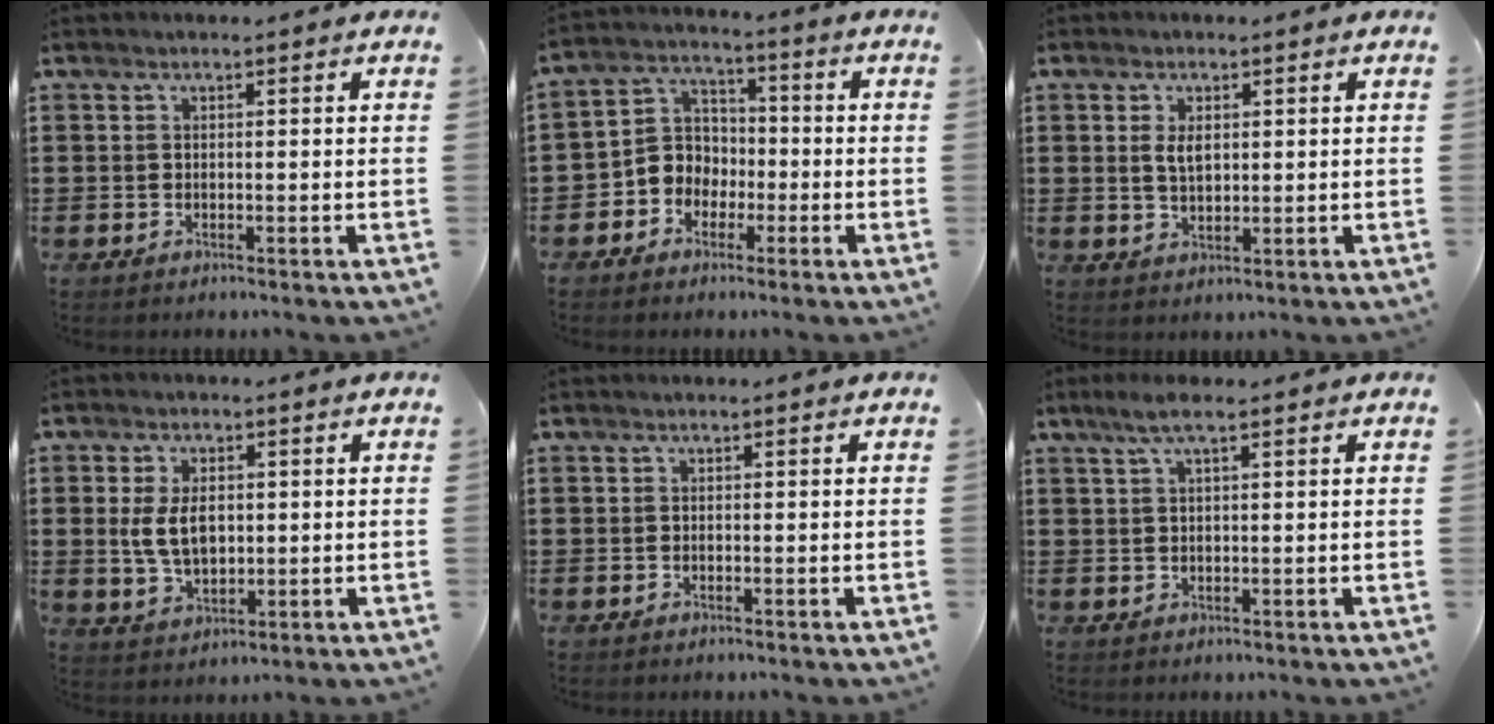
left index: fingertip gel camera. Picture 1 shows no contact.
{"total": 5.6, "force": [-2.0, 5.1, 1.4], "torque": [-0.057, 0.005, -0.047]}
{"total": 3.0, "force": [0.8, 1.6, 2.4], "torque": [-0.051, 0.007, 0.014]}
{"total": 6.1, "force": [0.8, 3.7, 4.8], "torque": [-0.106, 0.005, 0.008]}
{"total": 0.0}
{"total": 3.5, "force": [1.9, 0.6, 2.9], "torque": [-0.058, 0.004, 0.033]}